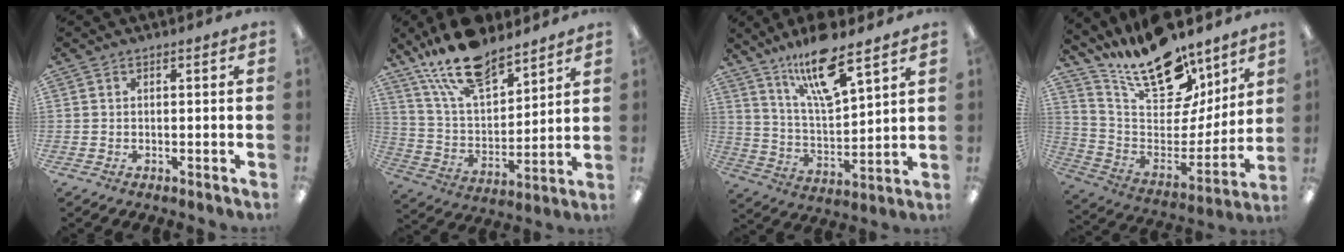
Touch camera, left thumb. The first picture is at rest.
{"total": 17.4, "force": [13.4, 7.0, 8.5], "torque": [-0.174, -0.068, 0.243]}
{"total": 14.8, "force": [10.7, 3.9, 9.5], "torque": [-0.170, -0.051, 0.180]}
{"total": 21.9, "force": [16.2, 9.6, 11.1], "torque": [-0.188, -0.111, 0.289]}